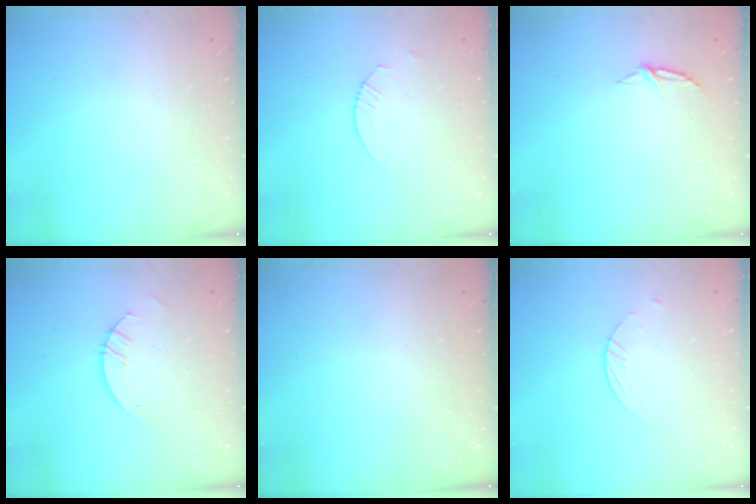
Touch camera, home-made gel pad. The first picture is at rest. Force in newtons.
{"total": 1.8, "press": 1.8, "slide": 0.2}
{"total": 5.1, "press": 5.1, "slide": 0.5}
{"total": 2.6, "press": 2.6, "slide": 0.2}
{"total": 0.0}
{"total": 1.8, "press": 1.8, "slide": 0.1}